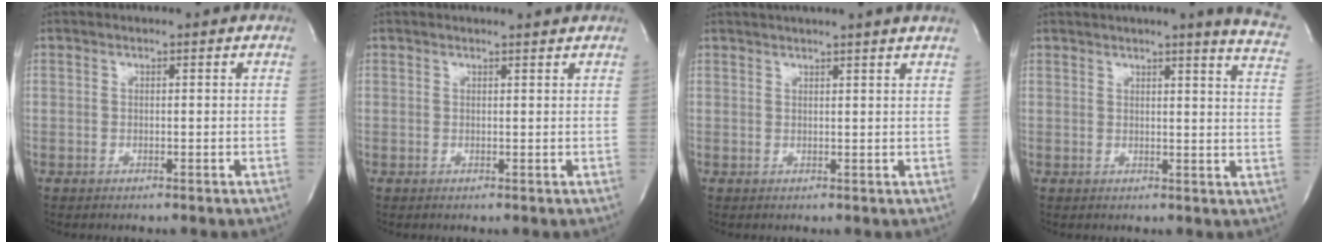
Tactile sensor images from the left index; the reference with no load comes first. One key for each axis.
{"total": 1.8, "fx": 1.7, "fy": -0.3, "fz": 0.3, "tx": -0.009, "ty": -0.005, "tz": 0.019}
{"total": 7.9, "fx": 6.9, "fy": -1.1, "fz": 3.6, "tx": -0.049, "ty": 0.020, "tz": 0.075}
{"total": 10.7, "fx": 8.7, "fy": -0.6, "fz": 6.2, "tx": -0.070, "ty": -0.041, "tz": 0.074}